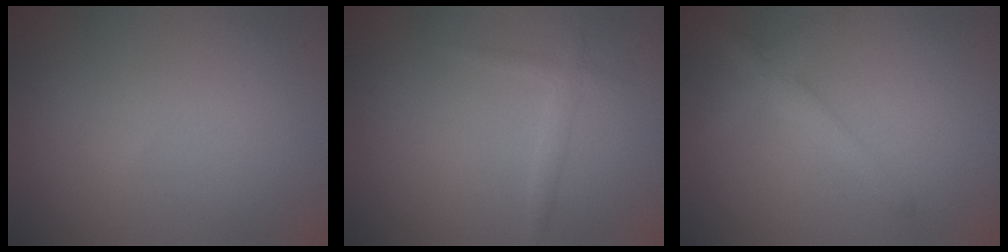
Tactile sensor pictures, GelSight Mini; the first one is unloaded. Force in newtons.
{"total": 1.2, "press": 1.2, "slide": 0.1}
{"total": 2.7, "press": 2.7, "slide": 0.1}